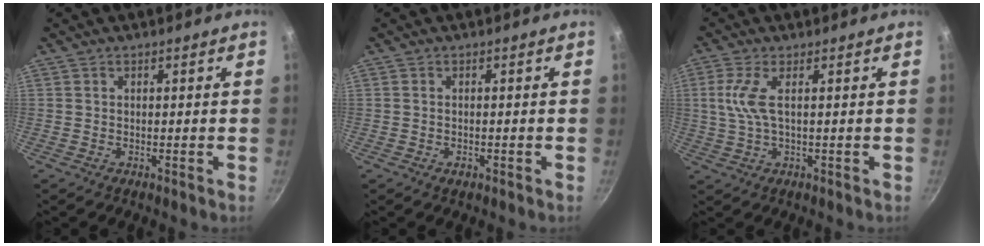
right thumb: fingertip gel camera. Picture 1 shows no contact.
{"total": 1.2, "force": [-0.6, 0.7, 0.8], "torque": [-0.013, 0.002, -0.010]}
{"total": 5.6, "force": [0.7, 1.7, 5.3], "torque": [-0.127, 0.003, 0.016]}